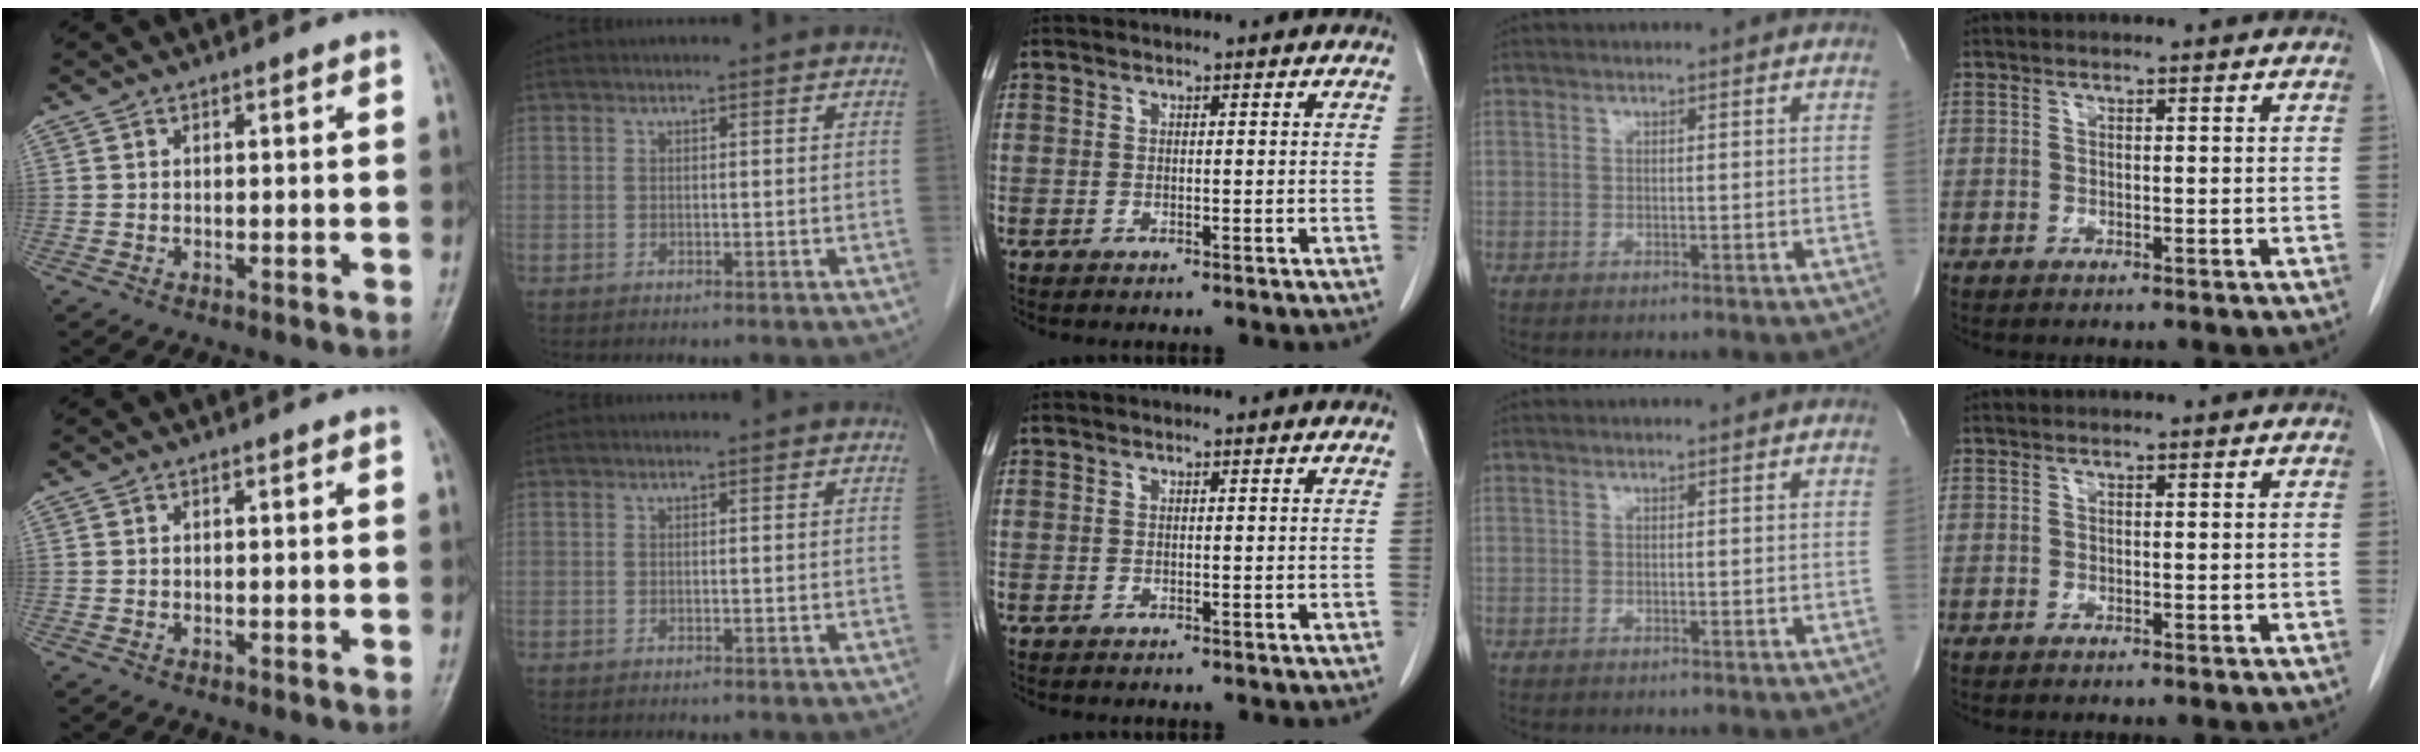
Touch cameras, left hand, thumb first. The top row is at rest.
{}